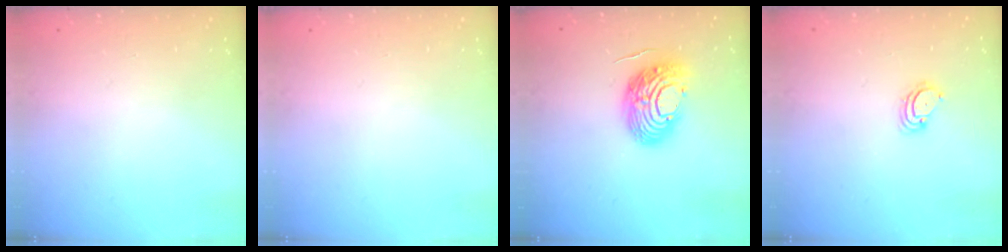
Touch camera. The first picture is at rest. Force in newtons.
{"total": 0.0}
{"total": 13.7, "press": 13.7, "slide": 1.6}
{"total": 3.3, "press": 3.3, "slide": 0.3}